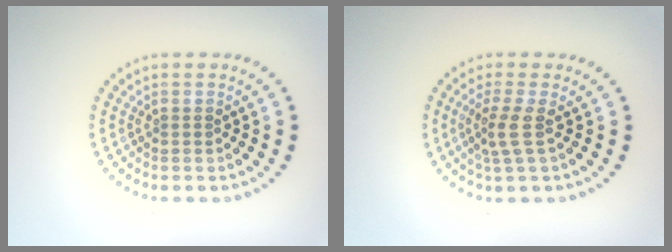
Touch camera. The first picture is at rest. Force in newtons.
{"total": 2.3, "press": 1.6, "slide": 1.5}